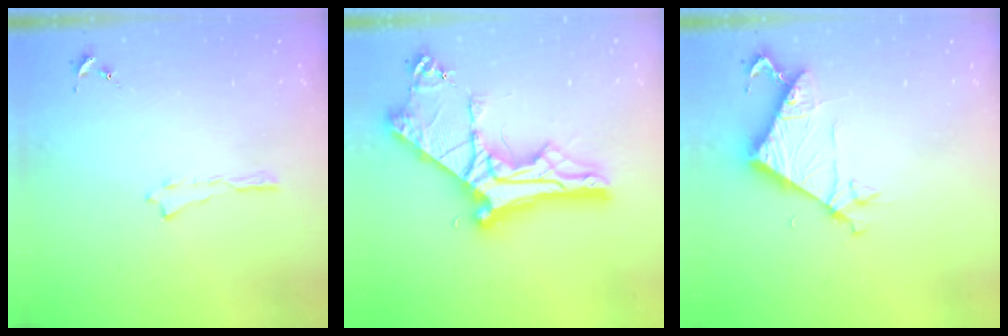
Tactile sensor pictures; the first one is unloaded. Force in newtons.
{"total": 12.0, "press": 12.0, "slide": 1.3}
{"total": 7.2, "press": 7.1, "slide": 0.4}